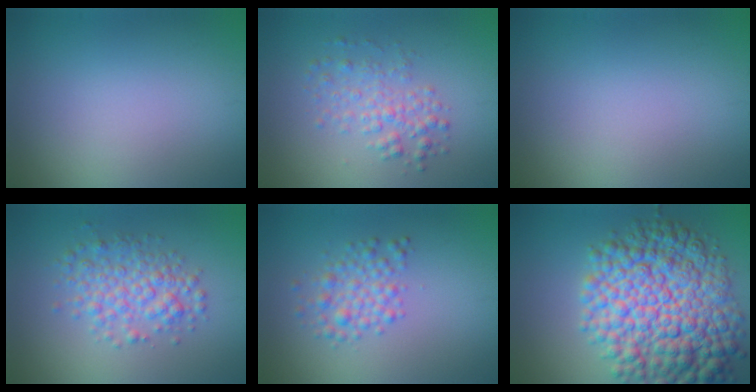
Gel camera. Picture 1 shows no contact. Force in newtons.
{"total": 2.7, "press": 2.7, "slide": 0.0}
{"total": 0.0}
{"total": 3.8, "press": 3.8, "slide": 0.1}
{"total": 2.7, "press": 2.7, "slide": 0.1}
{"total": 12.6, "press": 12.6, "slide": 0.3}